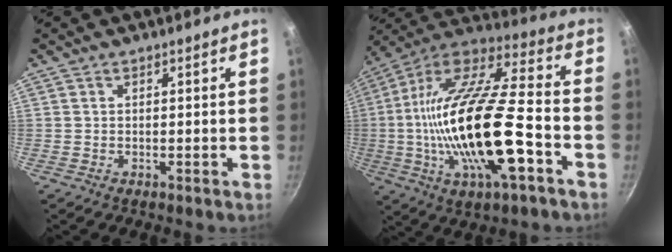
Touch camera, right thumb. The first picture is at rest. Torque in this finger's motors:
{"motor_torque": [0.94, 0.97, 2.77, -0.01, 0.96]}